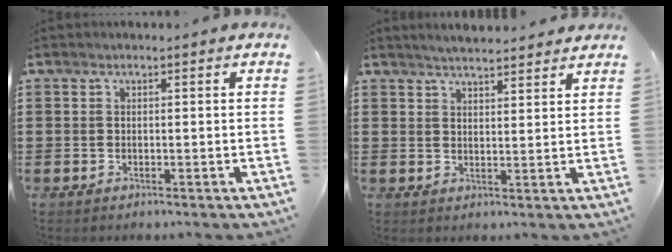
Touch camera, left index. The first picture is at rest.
{"total": 3.3, "force": [3.2, 0.3, 0.5], "torque": [-0.018, -0.007, 0.059]}